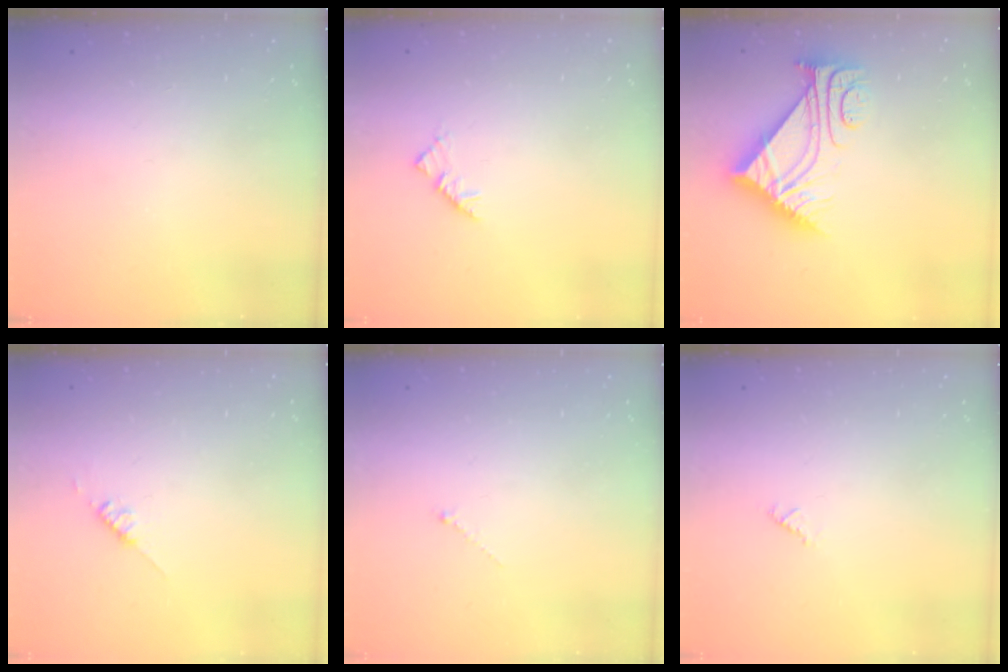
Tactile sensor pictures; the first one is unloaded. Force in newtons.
{"total": 2.9, "press": 2.8, "slide": 0.7}
{"total": 10.5, "press": 10.5, "slide": 0.5}
{"total": 2.6, "press": 2.6, "slide": 0.3}
{"total": 0.0}
{"total": 0.6, "press": 0.6, "slide": 0.2}